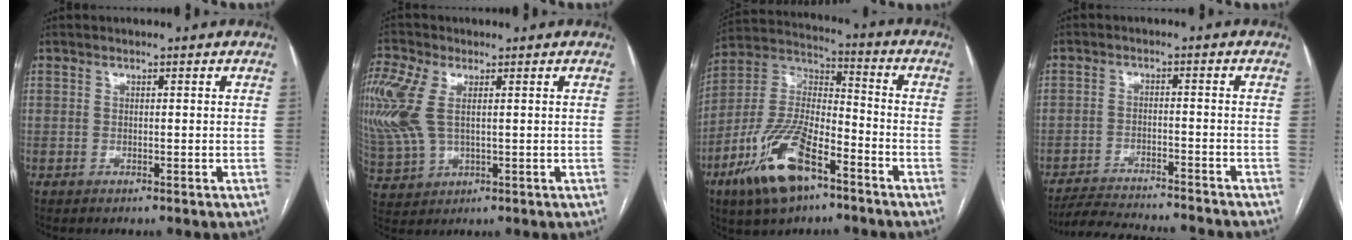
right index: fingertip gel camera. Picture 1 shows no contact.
{"total": 14.8, "force": [3.4, 8.3, 11.8], "torque": [-0.327, 0.008, 0.070]}
{"total": 16.4, "force": [-9.0, 6.1, 12.3], "torque": [-0.260, -0.003, -0.165]}
{"total": 13.5, "force": [-12.8, 0.9, 4.3], "torque": [-0.067, -0.008, -0.183]}